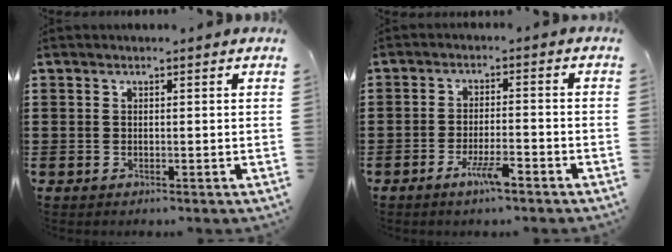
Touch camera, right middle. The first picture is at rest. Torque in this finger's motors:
{"motor_torque": [0.16, -0.21, 0.33, 0.09]}